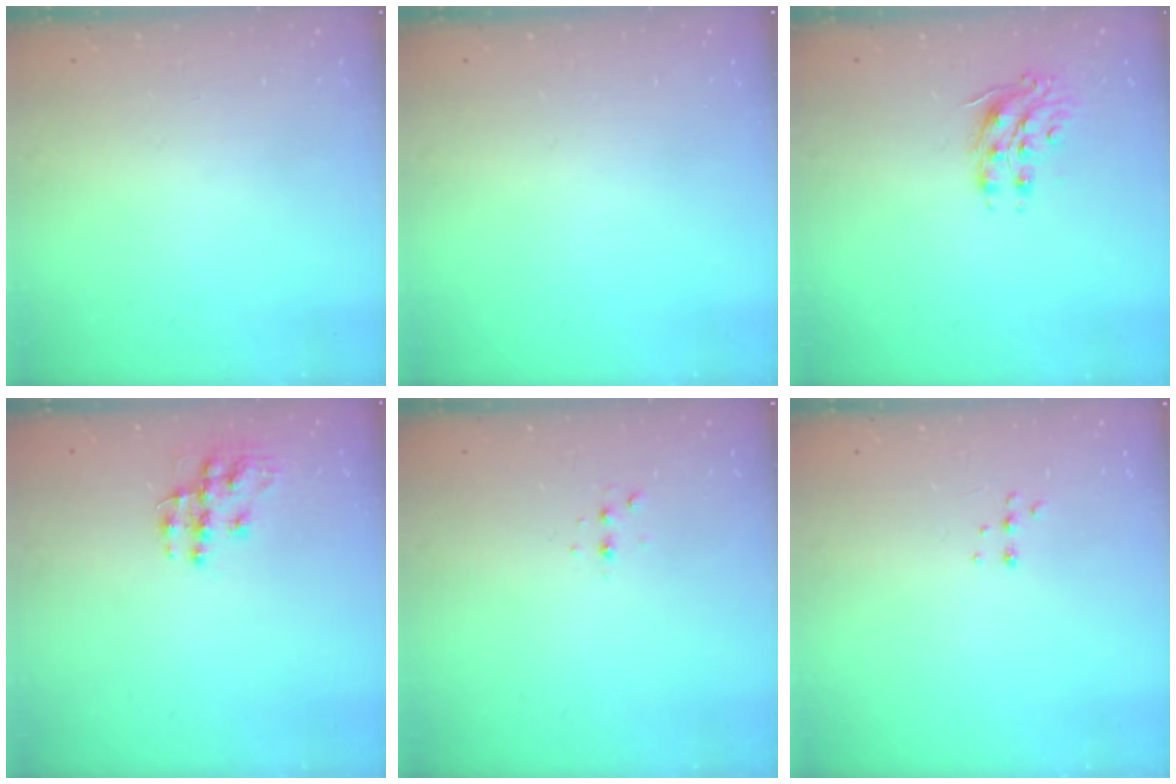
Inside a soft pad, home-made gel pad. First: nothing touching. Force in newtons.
{"total": 0.0}
{"total": 8.2, "press": 8.2, "slide": 0.4}
{"total": 10.0, "press": 10.0, "slide": 0.6}
{"total": 2.8, "press": 2.8, "slide": 0.7}
{"total": 3.4, "press": 3.3, "slide": 0.6}